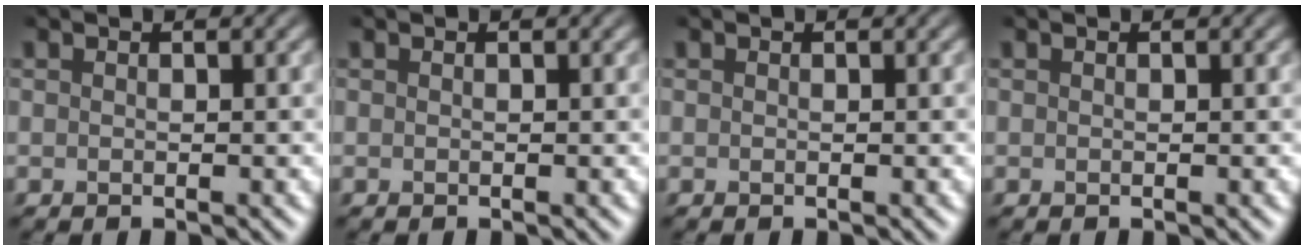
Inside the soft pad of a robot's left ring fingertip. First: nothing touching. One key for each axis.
{"total": 0.0}
{"total": 0.0}
{"total": 0.0}